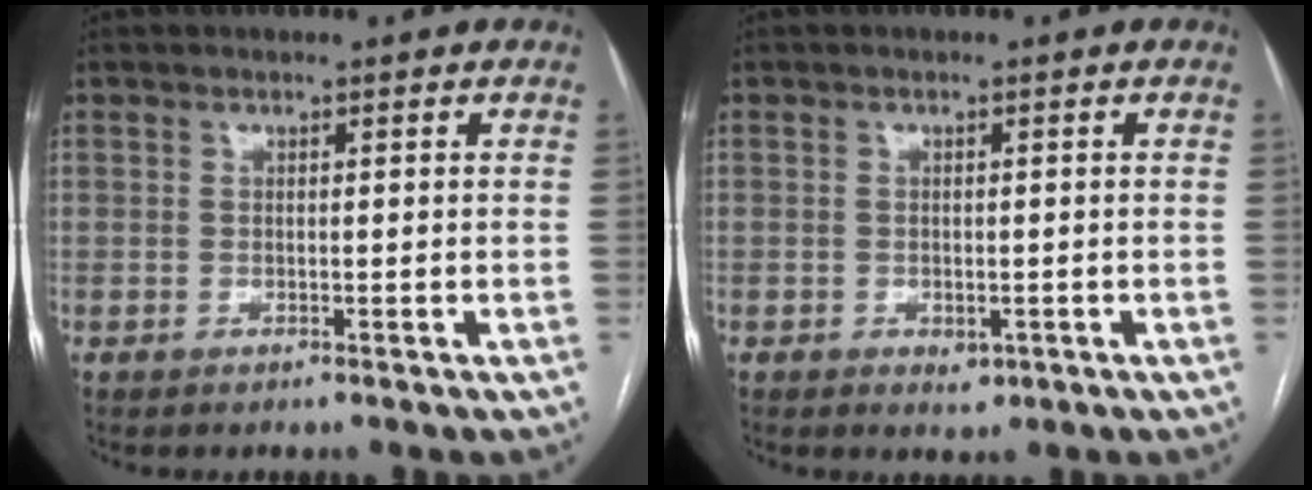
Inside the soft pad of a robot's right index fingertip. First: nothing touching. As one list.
[{"total": 2.0, "force": [-0.8, 1.3, 1.2], "torque": [-0.013, 0.001, -0.003]}]